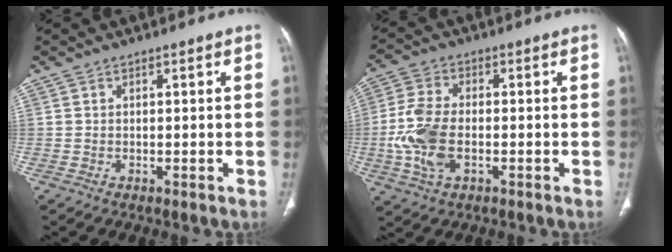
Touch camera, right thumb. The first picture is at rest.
{"total": 10.0, "force": [-2.0, 5.4, 8.1], "torque": [-0.182, 0.007, -0.042]}